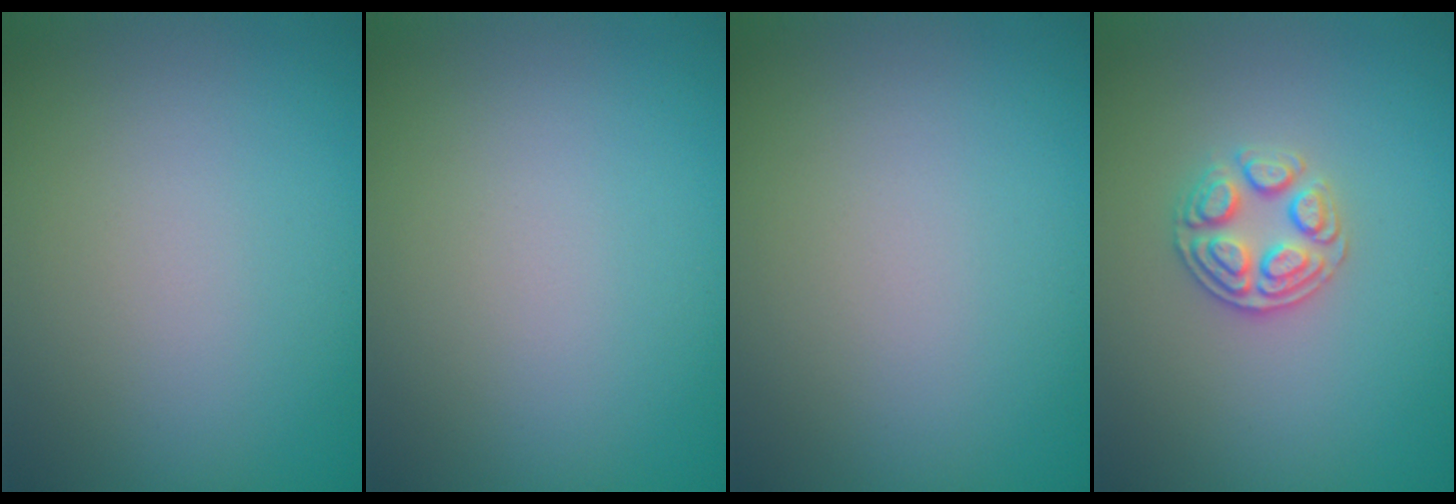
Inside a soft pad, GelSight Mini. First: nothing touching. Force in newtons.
{"total": 0.0}
{"total": 0.0}
{"total": 2.7, "press": 2.6, "slide": 0.8}